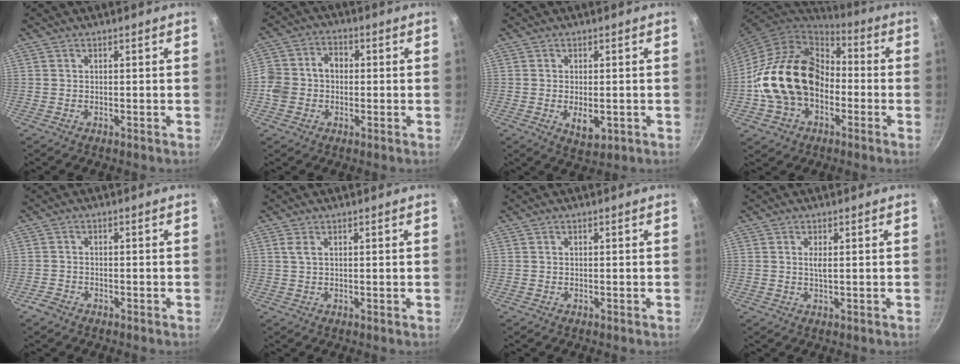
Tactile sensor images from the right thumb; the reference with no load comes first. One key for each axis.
{"total": 8.1, "fx": -0.8, "fy": 6.7, "fz": 4.4, "tx": -0.061, "ty": 0.023, "tz": -0.031}
{"total": 4.7, "fx": -0.9, "fy": 2.6, "fz": 3.9, "tx": -0.056, "ty": -0.008, "tz": -0.007}
{"total": 20.7, "fx": -3.3, "fy": 15.4, "fz": 13.4, "tx": -0.218, "ty": 0.055, "tz": -0.066}
{"total": 2.2, "fx": -1.7, "fy": 1.1, "fz": 0.8, "tx": -0.026, "ty": 0.015, "tz": -0.033}
{"total": 1.3, "fx": 0.6, "fy": 0.3, "fz": 1.1, "tx": -0.022, "ty": -0.002, "tz": 0.010}
{"total": 0.0}
{"total": 1.6, "fx": 0.4, "fy": 0.4, "fz": 1.5, "tx": -0.027, "ty": -0.002, "tz": 0.007}